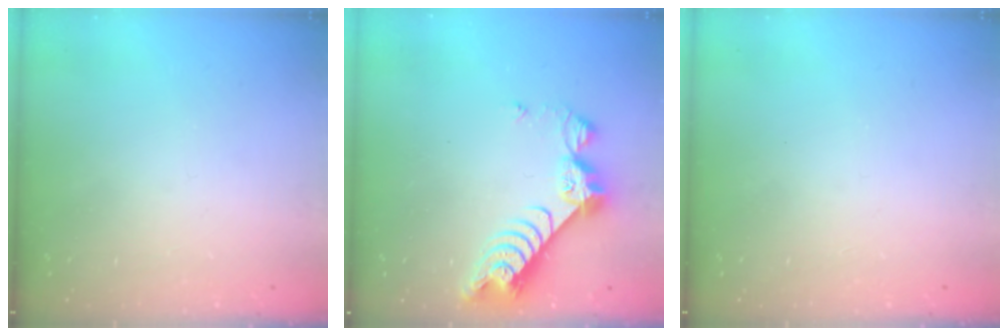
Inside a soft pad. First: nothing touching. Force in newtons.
{"total": 9.7, "press": 9.7, "slide": 0.8}
{"total": 0.0}